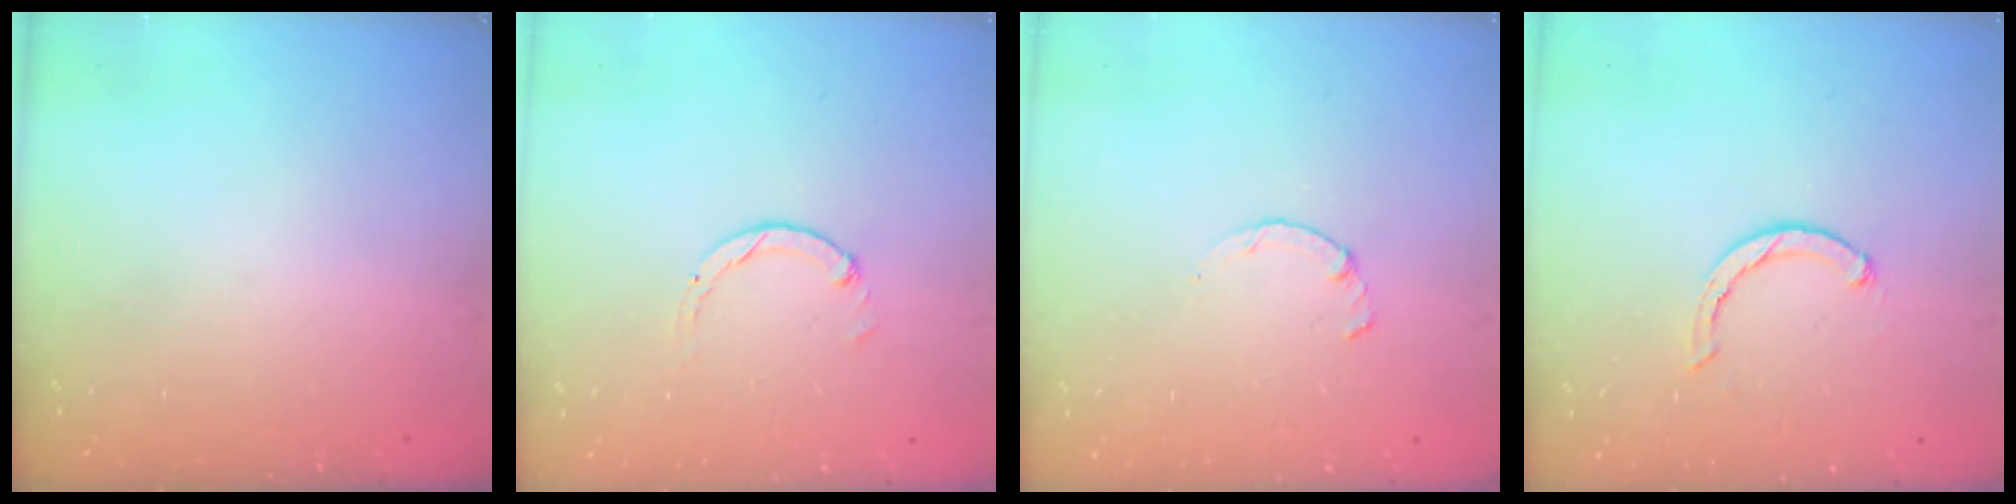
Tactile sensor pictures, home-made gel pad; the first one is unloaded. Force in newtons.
{"total": 0.0}
{"total": 0.9, "press": 0.8, "slide": 0.3}
{"total": 1.5, "press": 1.5, "slide": 0.3}